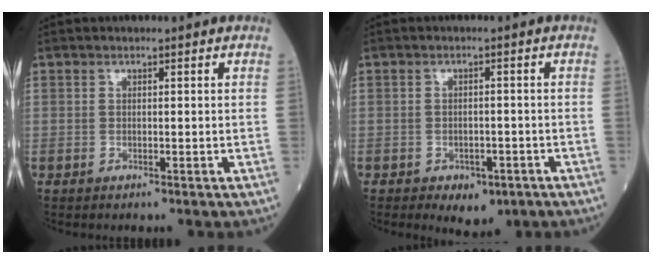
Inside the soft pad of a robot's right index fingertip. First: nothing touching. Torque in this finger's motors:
{"motor_torque": [-0.12, -0.12, 0.03, 0.00]}